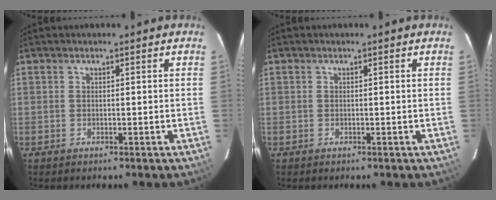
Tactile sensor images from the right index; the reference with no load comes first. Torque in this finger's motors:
{"motor_torque": [0.00, 0.00, 0.02, 0.01]}